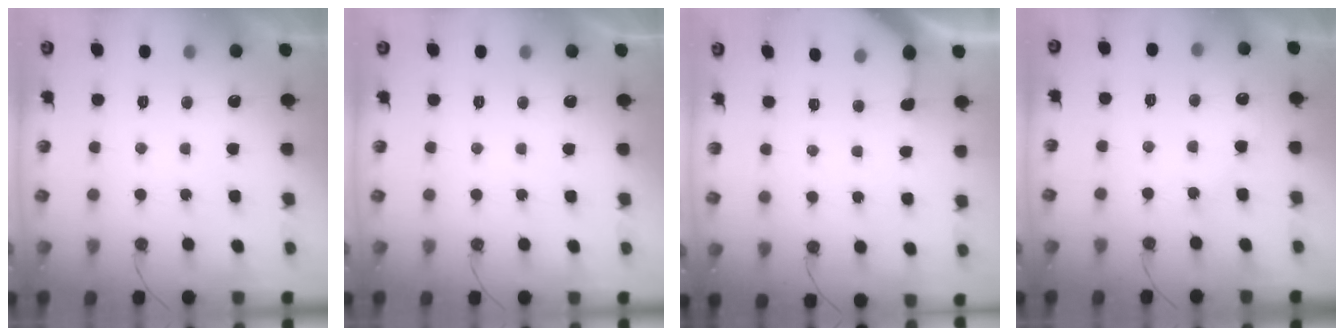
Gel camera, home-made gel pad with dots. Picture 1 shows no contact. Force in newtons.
{"total": 0.0}
{"total": 2.7, "press": 2.7, "slide": 0.4}
{"total": 5.0, "press": 5.0, "slide": 0.6}